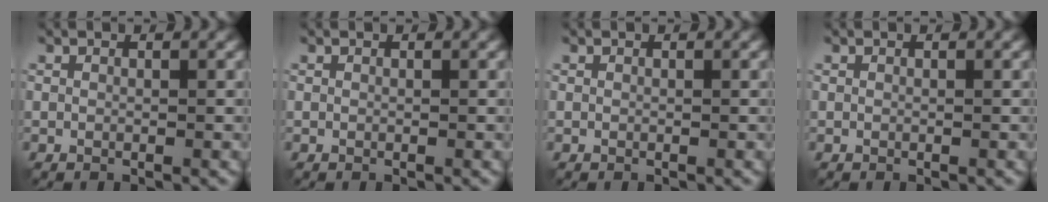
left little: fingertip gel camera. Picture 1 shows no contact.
{"total": 0.0}
{"total": 0.0}
{"total": 0.0}